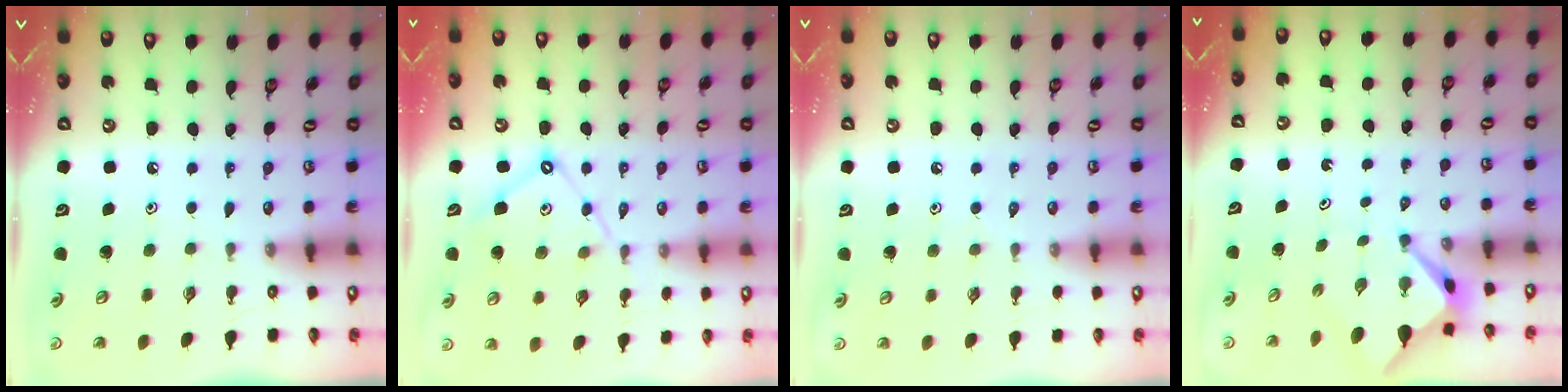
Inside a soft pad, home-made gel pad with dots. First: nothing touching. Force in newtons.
{"total": 11.7, "press": 11.6, "slide": 1.0}
{"total": 4.7, "press": 4.6, "slide": 0.7}
{"total": 2.7, "press": 2.7, "slide": 0.3}